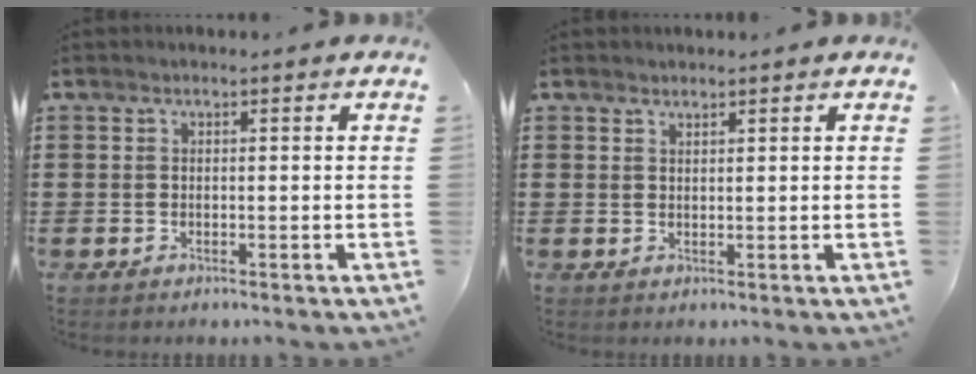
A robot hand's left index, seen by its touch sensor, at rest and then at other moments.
{"total": 1.2, "force": [1.2, 0.3, 0.1], "torque": [-0.004, 0.001, 0.022]}